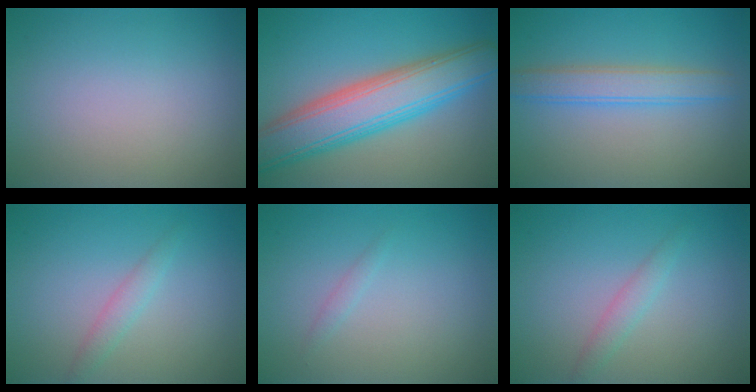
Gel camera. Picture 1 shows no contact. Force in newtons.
{"total": 8.4, "press": 8.4, "slide": 0.3}
{"total": 3.2, "press": 3.2, "slide": 0.4}
{"total": 1.4, "press": 1.4, "slide": 0.0}
{"total": 0.7, "press": 0.7, "slide": 0.0}
{"total": 1.4, "press": 1.4, "slide": 0.0}